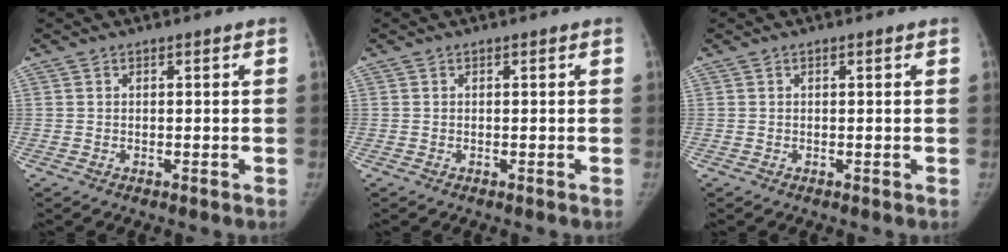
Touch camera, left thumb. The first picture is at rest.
{"total": 0.0}
{"total": 0.0}